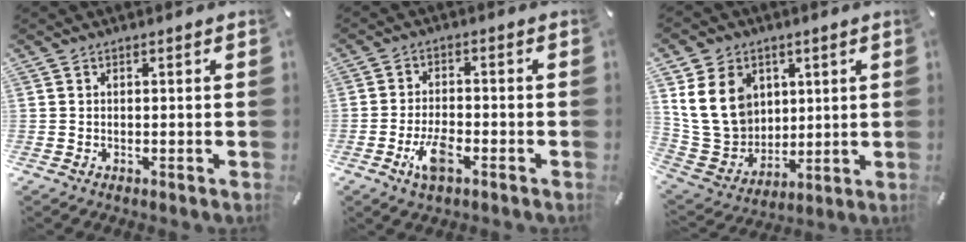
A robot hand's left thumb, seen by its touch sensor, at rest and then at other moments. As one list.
[{"total": 6.7, "force": [-3.2, 3.0, 5.1], "torque": [-0.112, 0.005, -0.059]}, {"total": 15.6, "force": [4.4, 13.2, 7.0], "torque": [-0.158, -0.015, 0.089]}]